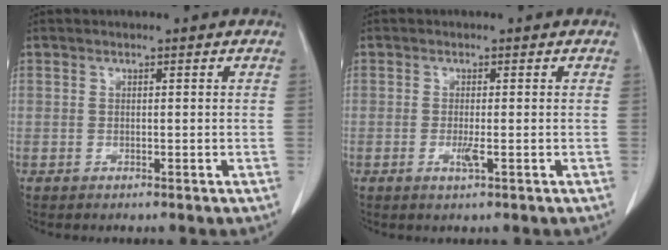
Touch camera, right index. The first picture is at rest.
{"total": 1.6, "force": [-0.5, -0.1, 1.5], "torque": [-0.031, -0.006, -0.009]}